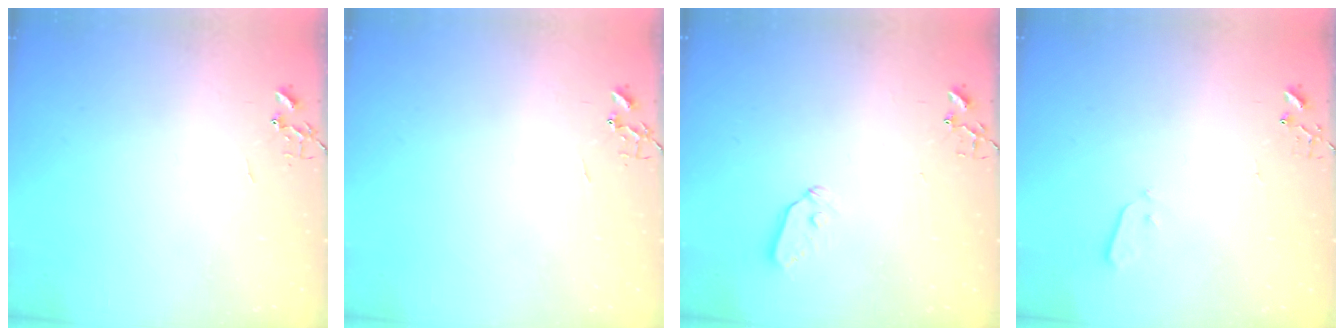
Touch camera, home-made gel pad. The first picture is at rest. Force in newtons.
{"total": 0.0}
{"total": 6.0, "press": 6.0, "slide": 0.2}
{"total": 3.0, "press": 3.0, "slide": 0.3}